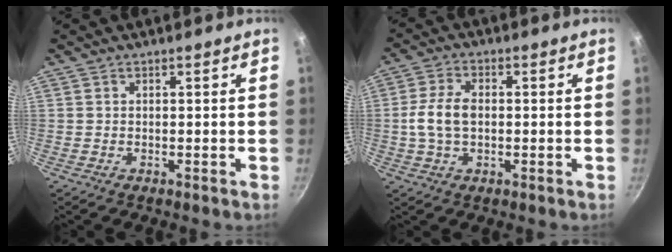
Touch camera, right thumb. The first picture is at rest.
{"total": 7.2, "force": [-0.2, 4.4, 5.6], "torque": [-0.112, 0.016, -0.008]}